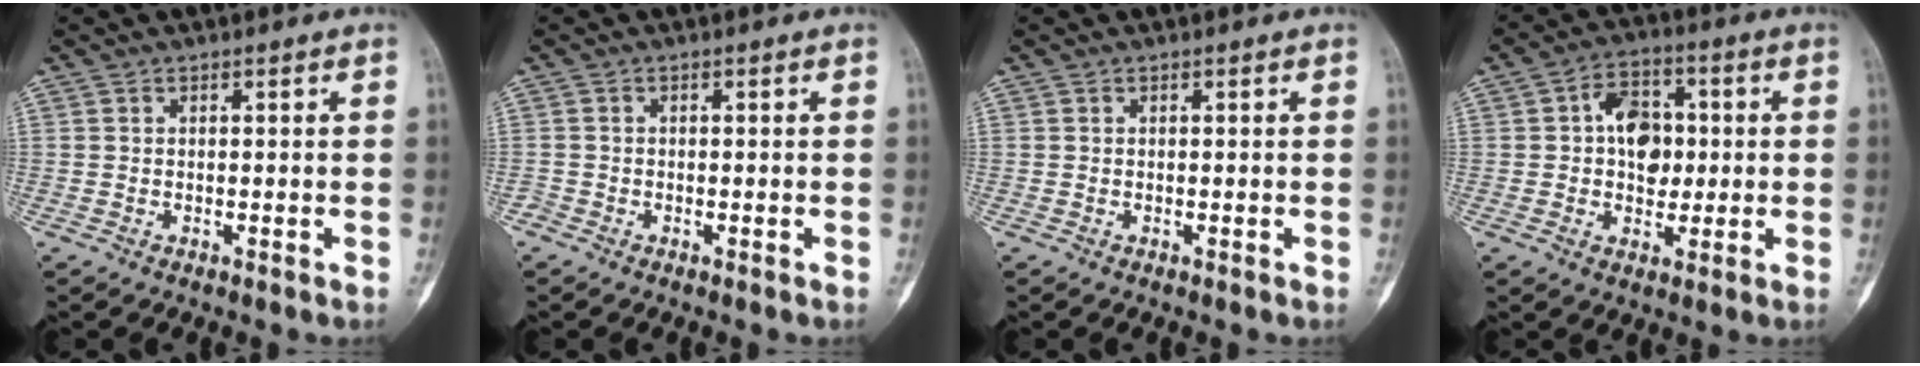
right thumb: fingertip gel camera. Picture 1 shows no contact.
{"total": 1.0, "force": [-0.7, 0.6, -0.1], "torque": [0.004, 0.002, -0.020]}
{"total": 0.0}
{"total": 9.3, "force": [0.7, 6.6, 6.5], "torque": [-0.065, 0.010, 0.007]}